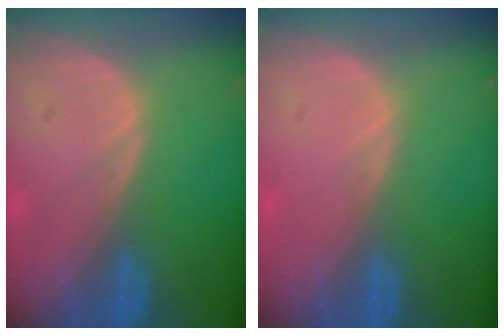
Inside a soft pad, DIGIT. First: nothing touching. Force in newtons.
{"total": 0.0}